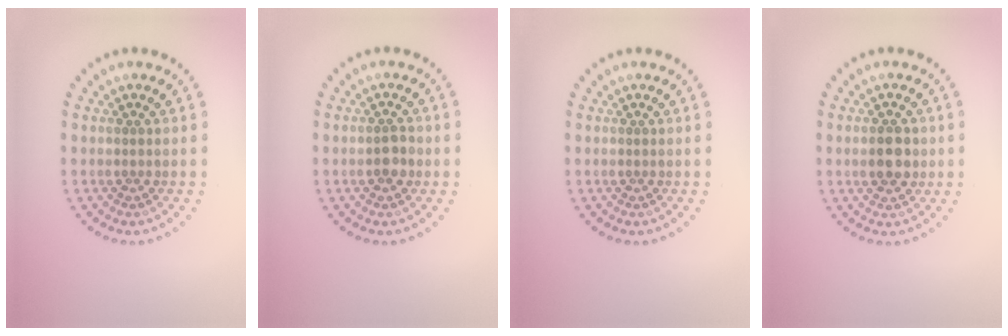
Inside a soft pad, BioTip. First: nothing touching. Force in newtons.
{"total": 1.7, "press": 1.7, "slide": 0.3}
{"total": 0.0}
{"total": 2.9, "press": 2.9, "slide": 0.2}